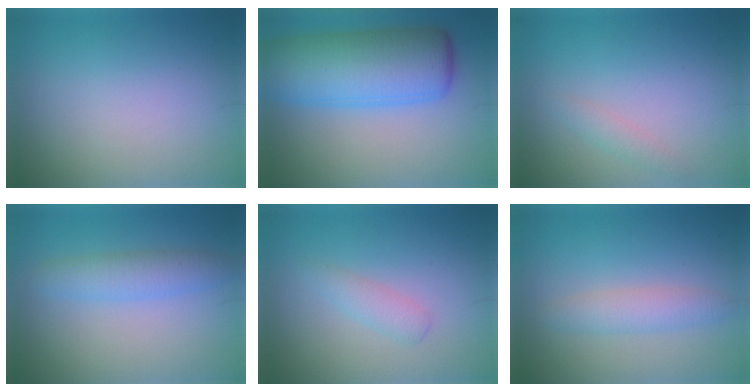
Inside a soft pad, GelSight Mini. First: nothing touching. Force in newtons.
{"total": 10.1, "press": 10.0, "slide": 0.2}
{"total": 1.1, "press": 1.1, "slide": 0.0}
{"total": 2.9, "press": 2.9, "slide": 0.1}
{"total": 1.5, "press": 1.5, "slide": 0.1}
{"total": 2.2, "press": 2.2, "slide": 0.0}